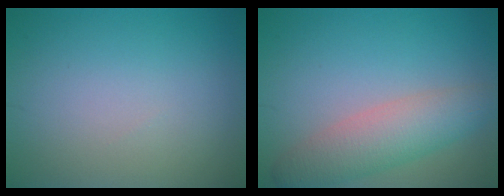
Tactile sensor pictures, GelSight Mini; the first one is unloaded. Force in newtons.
{"total": 4.7, "press": 4.7, "slide": 0.3}